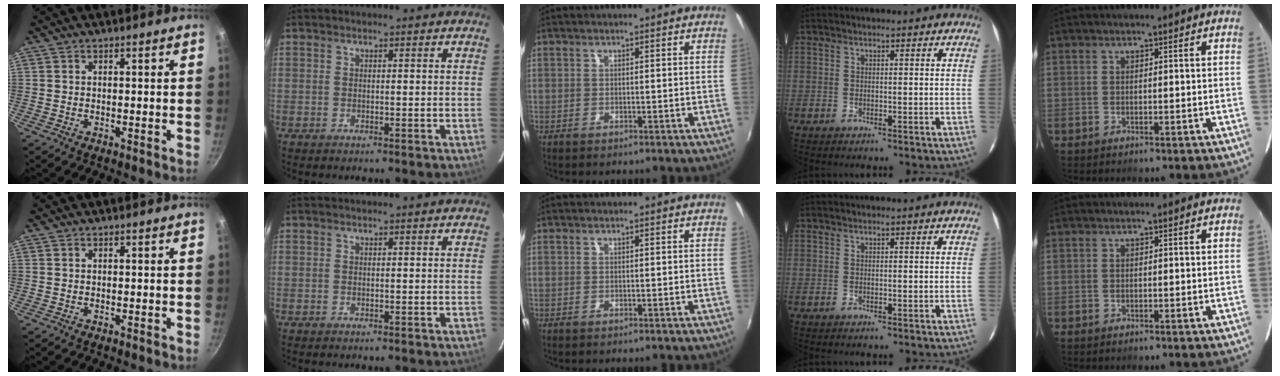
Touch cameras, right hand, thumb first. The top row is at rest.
{}